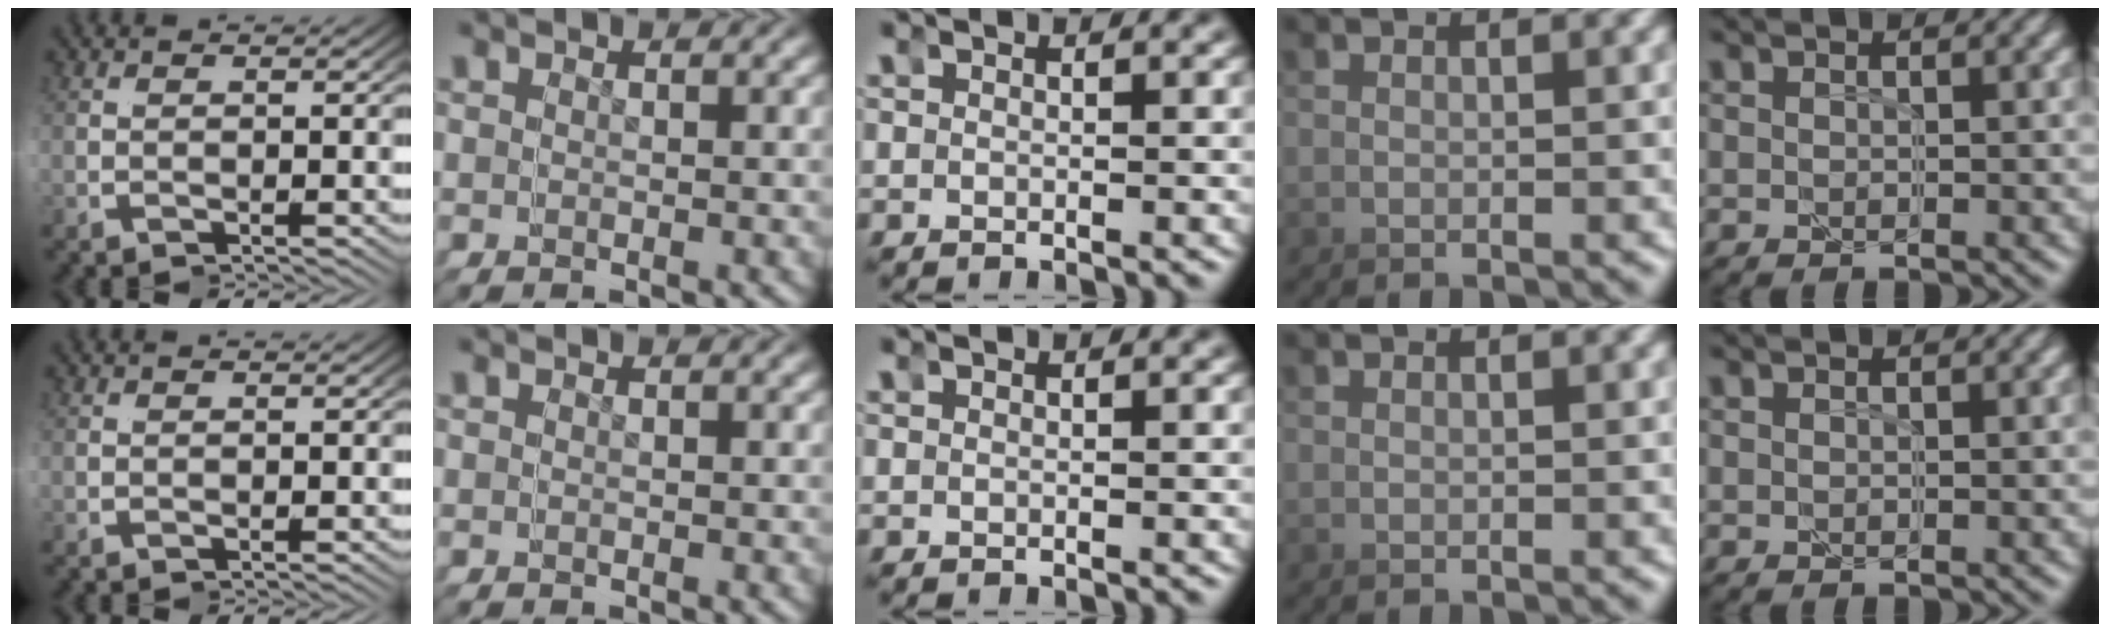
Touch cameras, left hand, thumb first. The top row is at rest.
{}